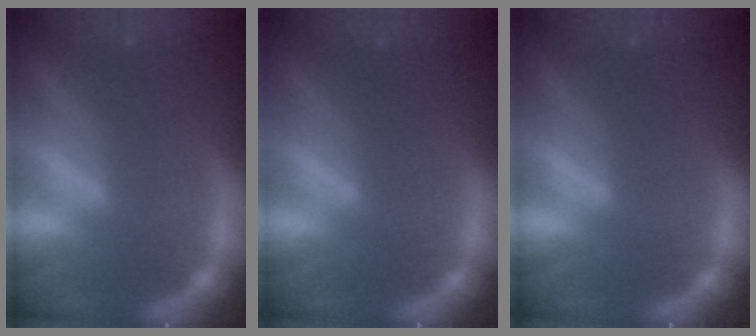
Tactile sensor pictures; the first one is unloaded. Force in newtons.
{"total": 0.0}
{"total": 0.0}